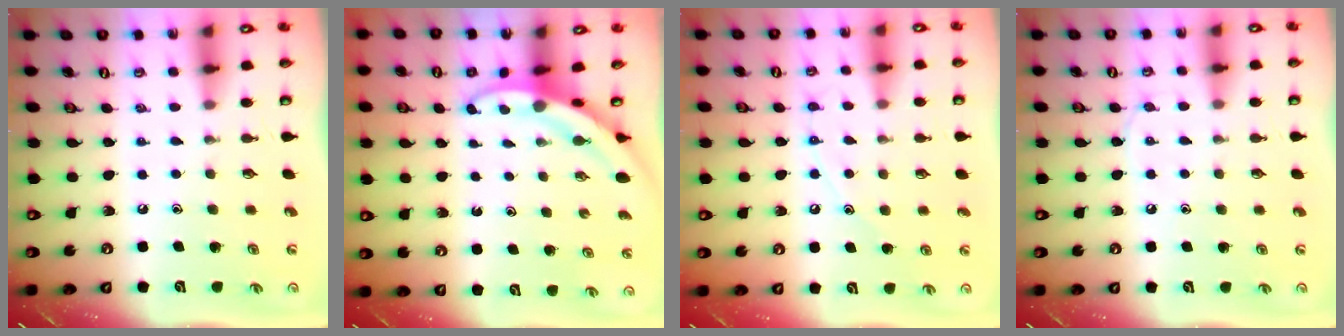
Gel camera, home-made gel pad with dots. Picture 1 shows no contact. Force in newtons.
{"total": 2.8, "press": 2.8, "slide": 0.3}
{"total": 7.8, "press": 7.8, "slide": 0.8}
{"total": 6.4, "press": 6.3, "slide": 0.8}